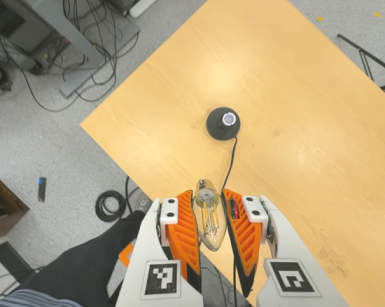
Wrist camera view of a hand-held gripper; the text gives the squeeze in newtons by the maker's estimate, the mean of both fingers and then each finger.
{"total": 20.4, "left": 21.6, "right": 19.3}